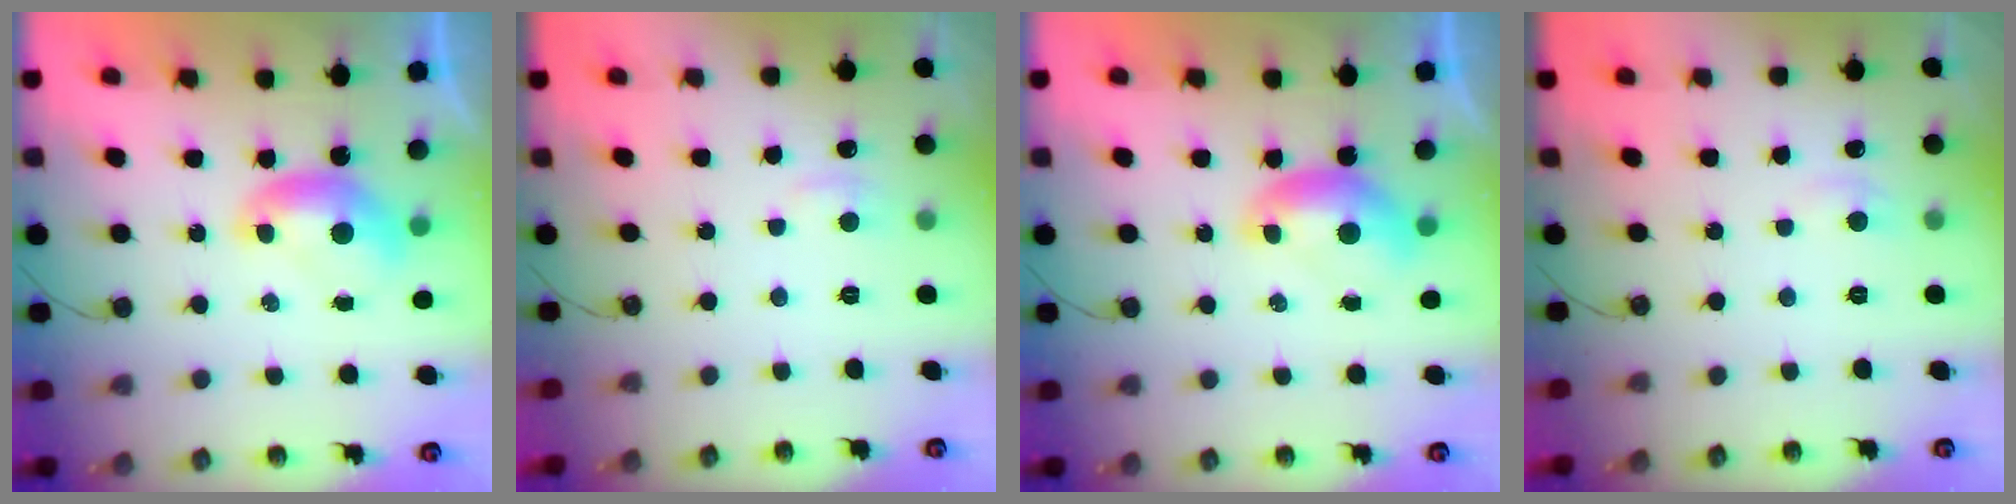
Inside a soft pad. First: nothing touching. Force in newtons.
{"total": 2.5, "press": 2.4, "slide": 0.5}
{"total": 0.6, "press": 0.6, "slide": 0.2}
{"total": 1.3, "press": 1.1, "slide": 0.6}